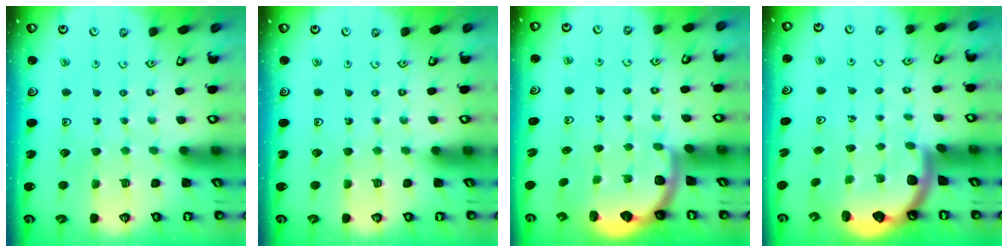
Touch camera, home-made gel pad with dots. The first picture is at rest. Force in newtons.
{"total": 0.0}
{"total": 2.1, "press": 1.9, "slide": 0.8}
{"total": 2.2, "press": 2.2, "slide": 0.3}